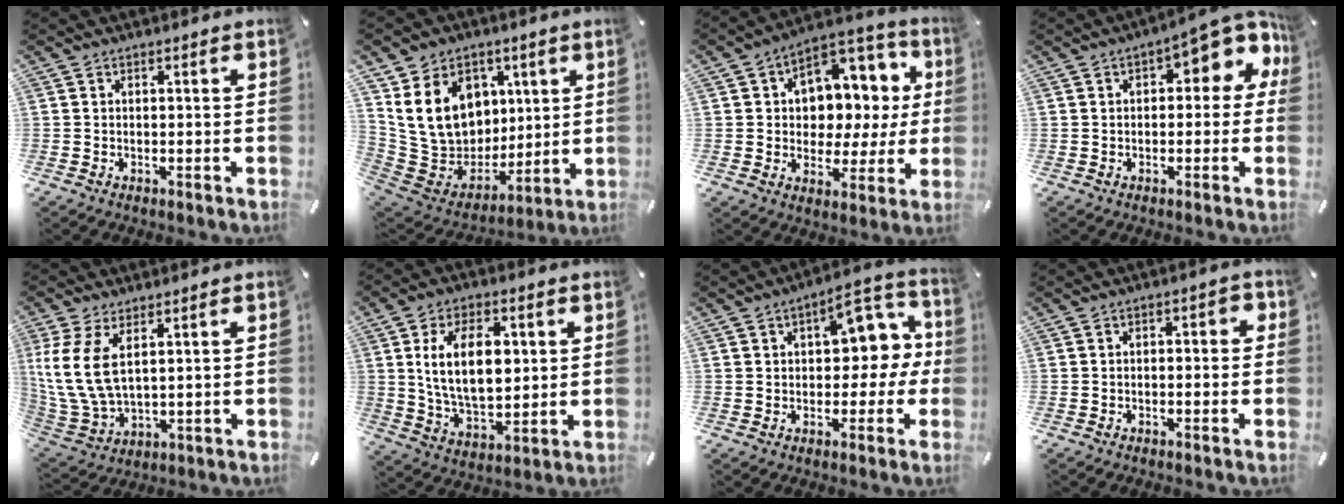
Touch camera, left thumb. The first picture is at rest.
{"total": 18.2, "force": [5.4, 15.3, 8.2], "torque": [-0.144, -0.037, 0.120]}
{"total": 10.0, "force": [2.2, 8.5, 4.8], "torque": [-0.064, -0.028, 0.047]}
{"total": 9.1, "force": [3.6, 4.0, 7.3], "torque": [-0.095, -0.022, 0.057]}
{"total": 10.7, "force": [4.1, 6.1, 7.9], "torque": [-0.201, -0.024, 0.076]}
{"total": 14.6, "force": [3.1, 8.7, 11.3], "torque": [-0.227, 0.001, 0.050]}
{"total": 13.4, "force": [3.7, 8.0, 10.0], "torque": [-0.121, -0.021, 0.061]}
{"total": 2.3, "force": [-1.2, 0.9, 1.7], "torque": [-0.030, 0.009, -0.024]}